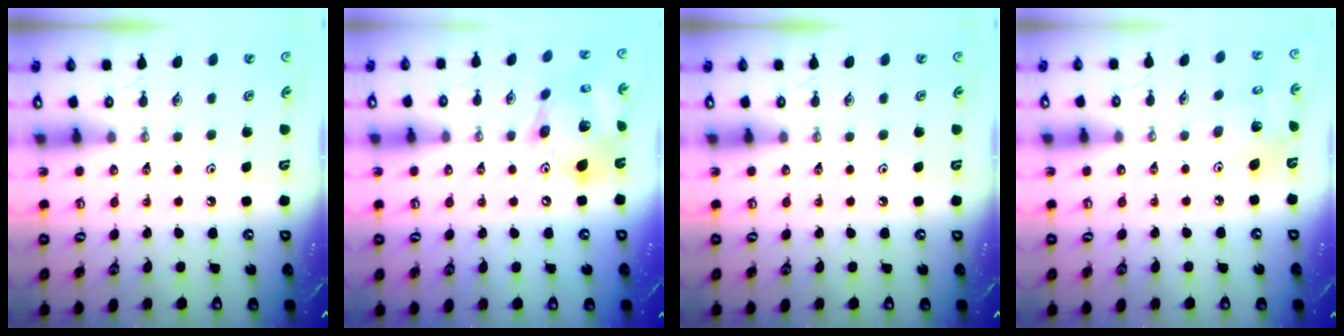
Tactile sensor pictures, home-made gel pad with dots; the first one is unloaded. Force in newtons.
{"total": 17.8, "press": 17.5, "slide": 3.2}
{"total": 0.0}
{"total": 7.4, "press": 7.0, "slide": 2.5}